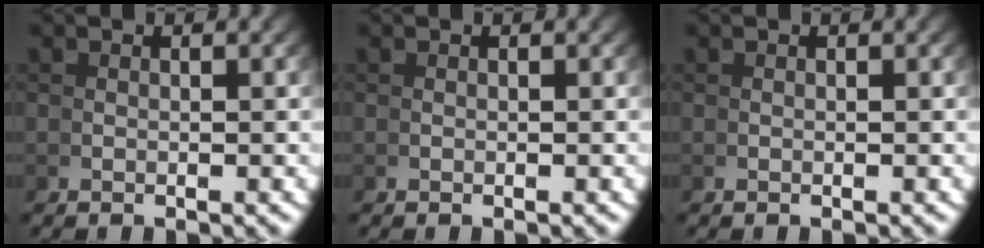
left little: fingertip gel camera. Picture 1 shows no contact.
{"total": 0.0}
{"total": 0.0}